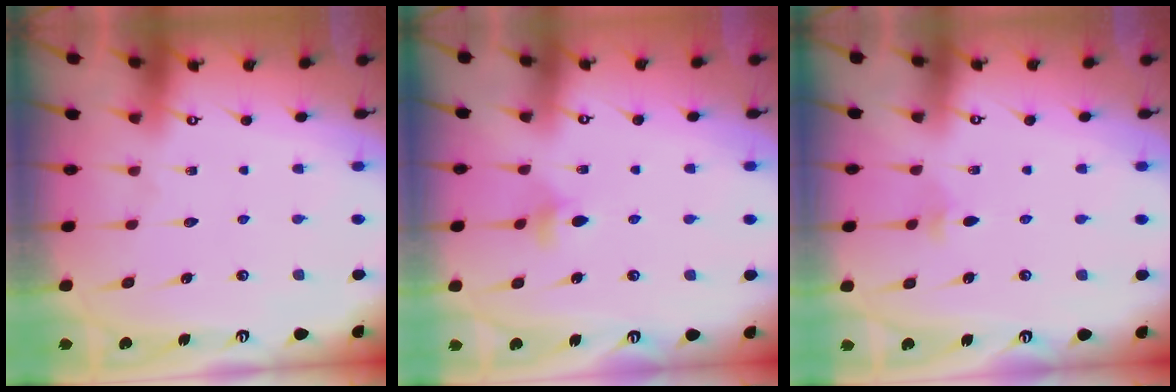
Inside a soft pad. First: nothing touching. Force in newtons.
{"total": 3.9, "press": 3.8, "slide": 0.7}
{"total": 2.9, "press": 2.8, "slide": 0.8}